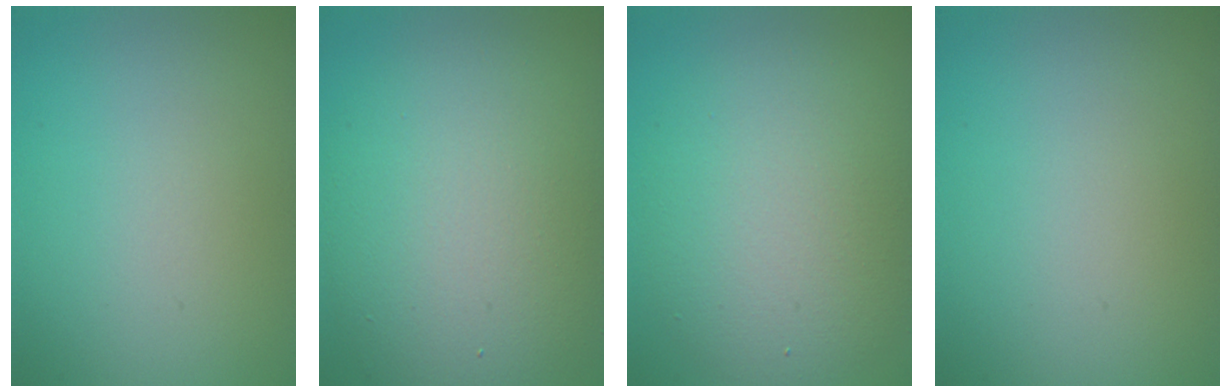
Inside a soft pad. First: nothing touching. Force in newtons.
{"total": 10.0, "press": 10.0, "slide": 0.4}
{"total": 7.1, "press": 7.1, "slide": 0.5}
{"total": 0.0}